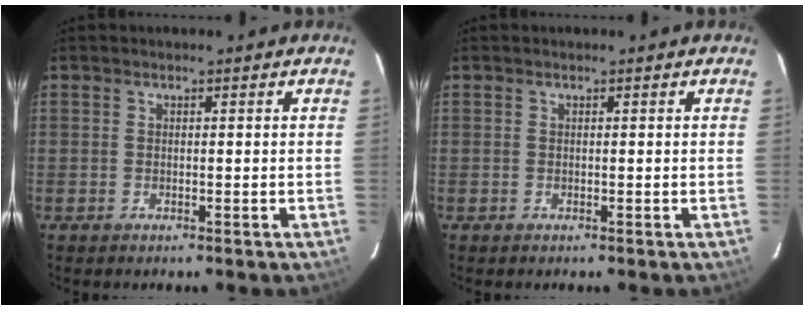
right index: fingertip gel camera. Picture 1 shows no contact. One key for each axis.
{"total": 0.0}